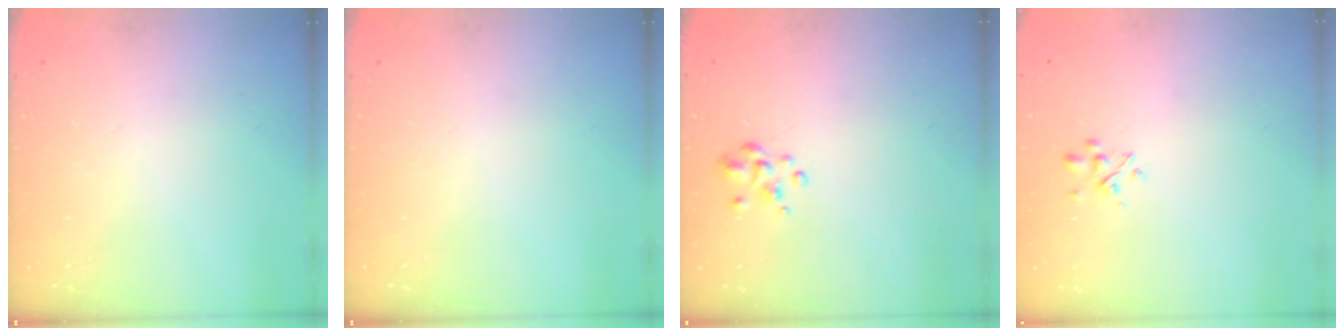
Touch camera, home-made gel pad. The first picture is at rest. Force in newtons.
{"total": 0.0}
{"total": 2.5, "press": 2.4, "slide": 0.7}
{"total": 2.2, "press": 2.0, "slide": 0.9}